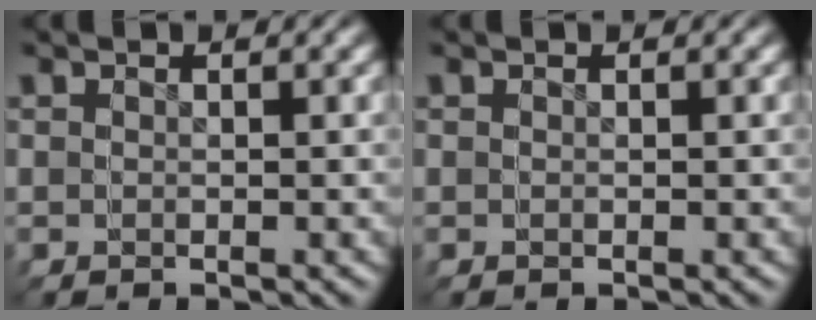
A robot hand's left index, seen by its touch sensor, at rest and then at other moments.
{"total": 0.0}